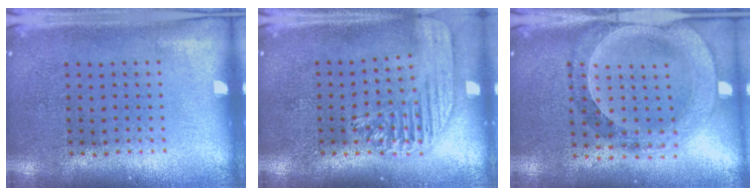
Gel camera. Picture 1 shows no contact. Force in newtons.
{"total": 1.7, "press": 1.5, "slide": 0.7}
{"total": 1.5, "press": 1.5, "slide": 0.3}